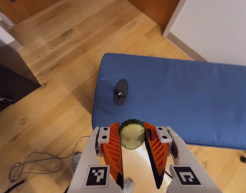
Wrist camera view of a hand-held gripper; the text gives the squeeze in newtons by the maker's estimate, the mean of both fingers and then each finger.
{"total": 9.4, "left": 9.1, "right": 9.7}